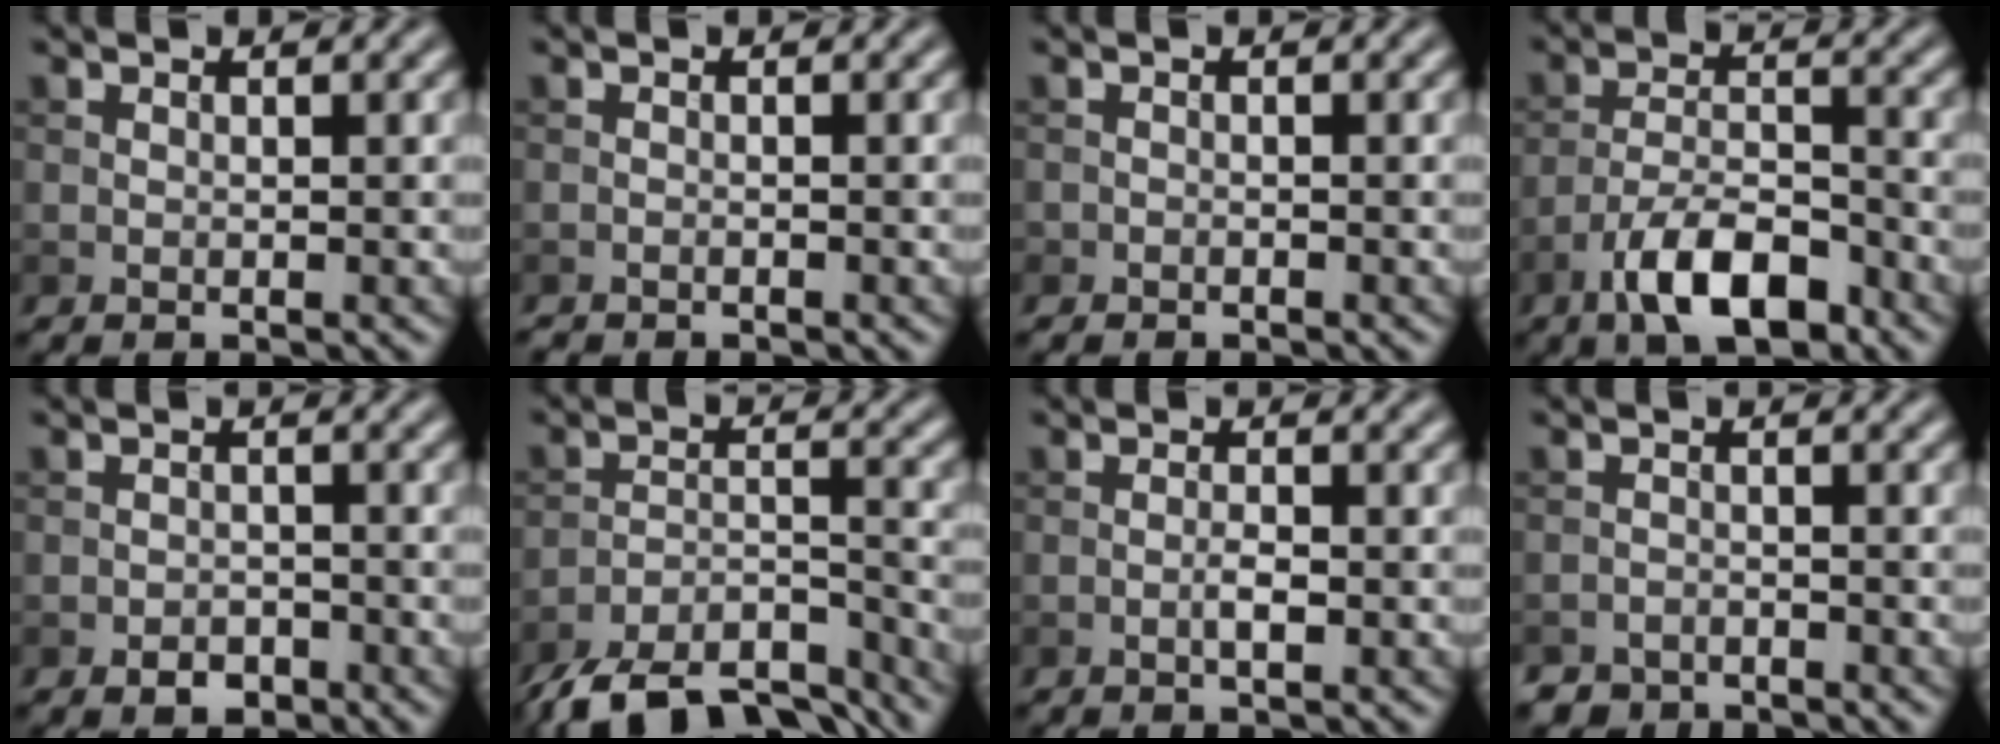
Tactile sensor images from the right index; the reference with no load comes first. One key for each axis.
{"total": 0.8, "fx": -0.8, "fy": 0.0, "fz": 0.0, "tx": 0.002, "ty": -0.003, "tz": -0.016}
{"total": 0.6, "fx": -0.5, "fy": 0.3, "fz": 0.0, "tx": 0.004, "ty": -0.002, "tz": -0.010}
{"total": 6.8, "fx": -4.3, "fy": 2.5, "fz": 4.6, "tx": -0.080, "ty": 0.005, "tz": -0.078}
{"total": 1.7, "fx": -1.1, "fy": 1.1, "fz": 0.8, "tx": -0.009, "ty": 0.002, "tz": -0.021}
{"total": 10.5, "fx": -9.2, "fy": 2.7, "fz": 4.4, "tx": -0.080, "ty": -0.007, "tz": -0.151}
{"total": 1.3, "fx": -0.4, "fy": 0.3, "fz": 1.2, "tx": -0.022, "ty": 0.001, "tz": -0.009}
{"total": 3.4, "fx": -3.1, "fy": 1.4, "fz": -0.1, "tx": 0.012, "ty": 0.000, "tz": -0.047}